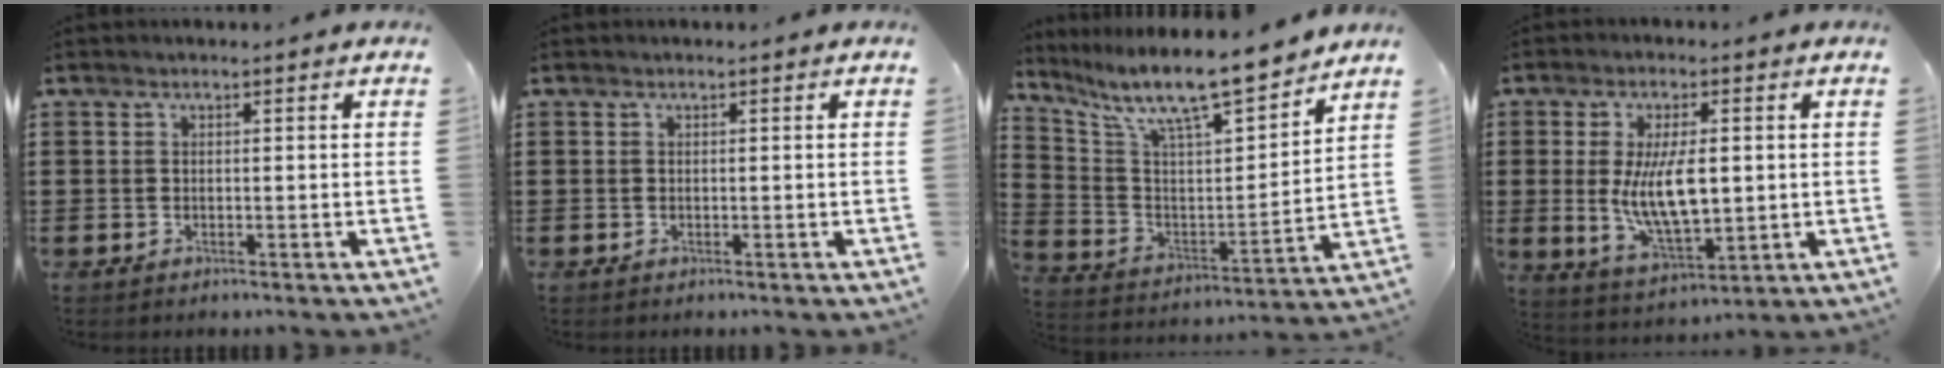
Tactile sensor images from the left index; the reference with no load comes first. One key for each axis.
{"total": 0.0}
{"total": 10.6, "fx": 9.0, "fy": 1.5, "fz": 5.3, "tx": -0.132, "ty": -0.063, "tz": 0.149}
{"total": 9.7, "fx": 0.6, "fy": 4.0, "fz": 8.8, "tx": -0.171, "ty": -0.008, "tz": 0.004}